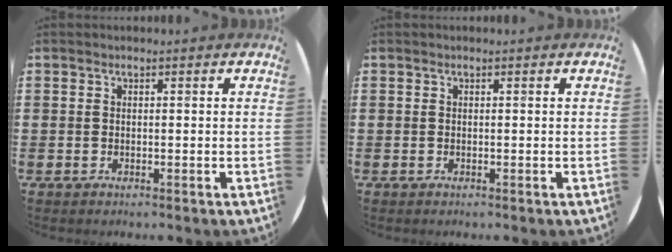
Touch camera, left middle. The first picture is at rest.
{"total": 0.0}